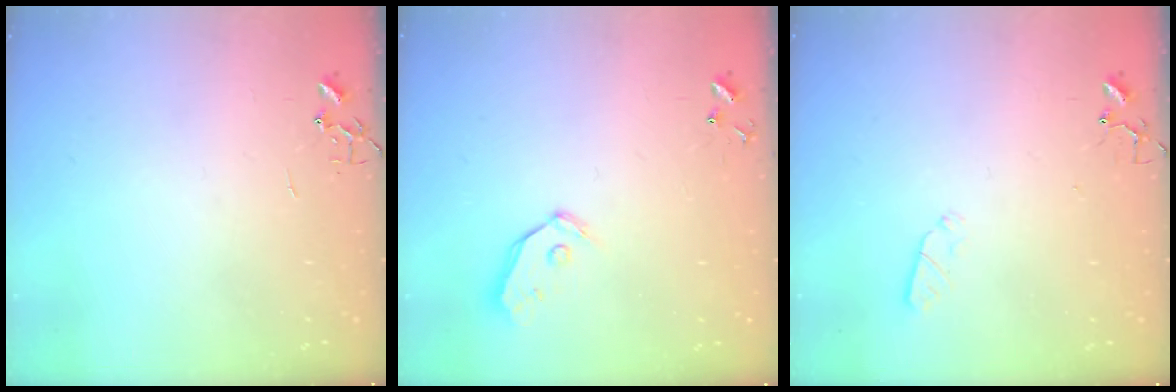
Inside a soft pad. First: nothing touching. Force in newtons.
{"total": 4.8, "press": 4.8, "slide": 0.5}
{"total": 2.9, "press": 2.8, "slide": 0.5}